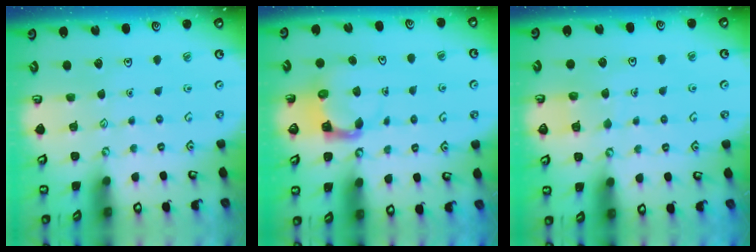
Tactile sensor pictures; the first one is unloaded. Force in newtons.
{"total": 3.9, "press": 3.9, "slide": 0.2}
{"total": 5.3, "press": 5.3, "slide": 0.5}